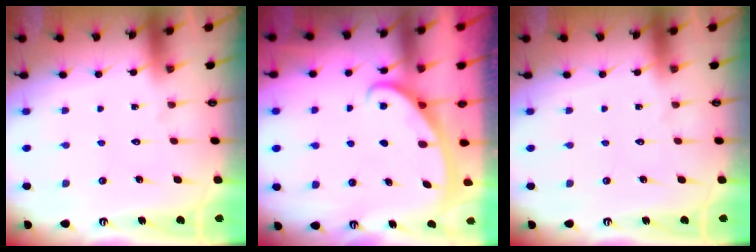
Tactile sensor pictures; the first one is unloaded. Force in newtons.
{"total": 2.8, "press": 2.8, "slide": 0.4}
{"total": 0.0}